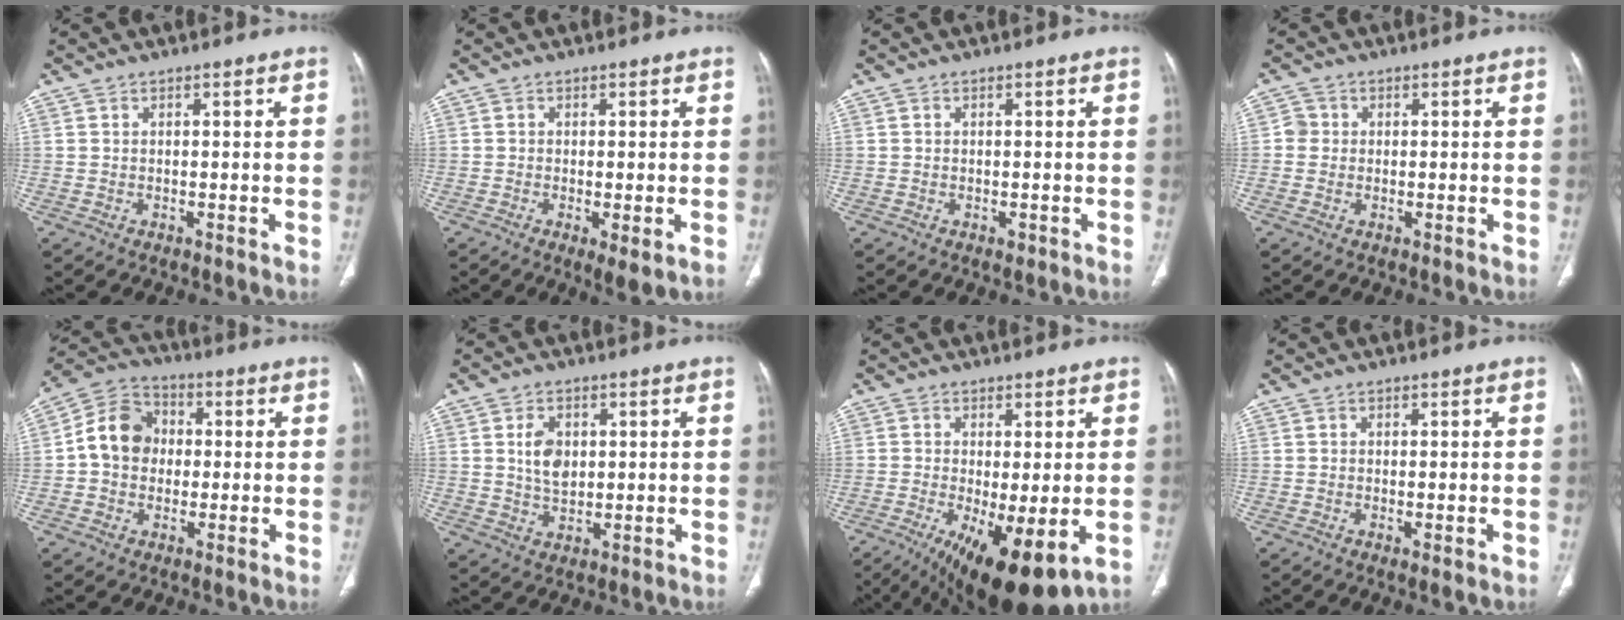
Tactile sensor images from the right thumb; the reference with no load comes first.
{"total": 3.9, "force": [-1.3, 0.9, 3.5], "torque": [-0.064, -0.014, -0.021]}
{"total": 0.8, "force": [-0.3, 0.6, 0.4], "torque": [-0.004, -0.001, -0.003]}
{"total": 2.2, "force": [0.0, 2.1, 0.6], "torque": [0.004, 0.006, -0.005]}
{"total": 10.5, "force": [0.3, 8.7, 5.7], "torque": [-0.085, 0.028, -0.008]}
{"total": 5.8, "force": [1.2, 3.9, 4.1], "torque": [-0.060, -0.009, 0.024]}
{"total": 14.3, "force": [-5.0, 4.7, 12.5], "torque": [-0.192, -0.026, -0.066]}
{"total": 1.2, "force": [-0.4, 0.2, 1.1], "torque": [-0.026, -0.007, -0.007]}